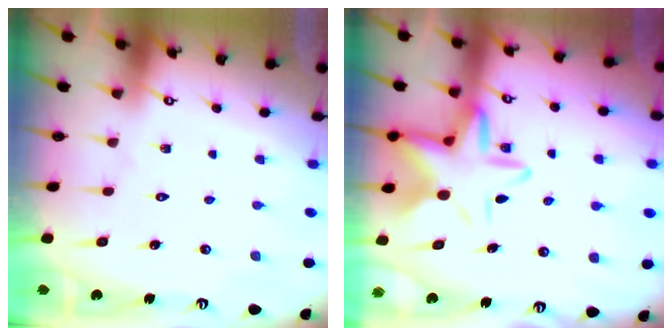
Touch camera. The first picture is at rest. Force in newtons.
{"total": 13.0, "press": 12.9, "slide": 1.5}